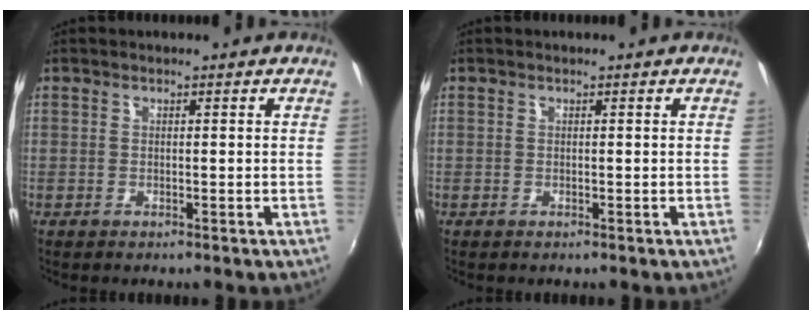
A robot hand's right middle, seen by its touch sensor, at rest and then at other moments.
{"total": 0.0}